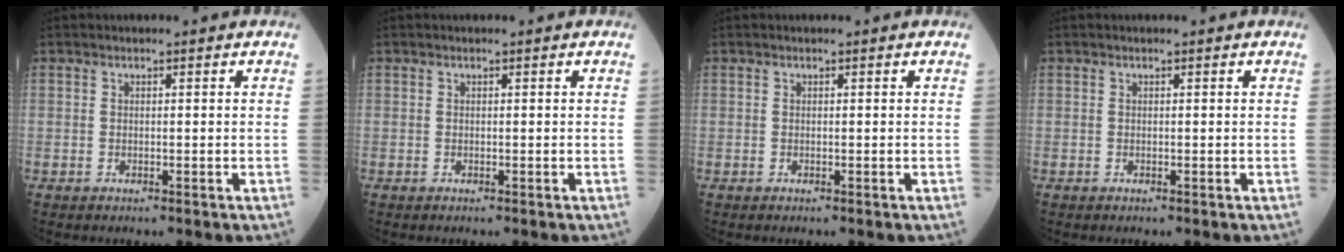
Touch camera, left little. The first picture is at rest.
{"total": 0.0}
{"total": 0.0}
{"total": 0.0}